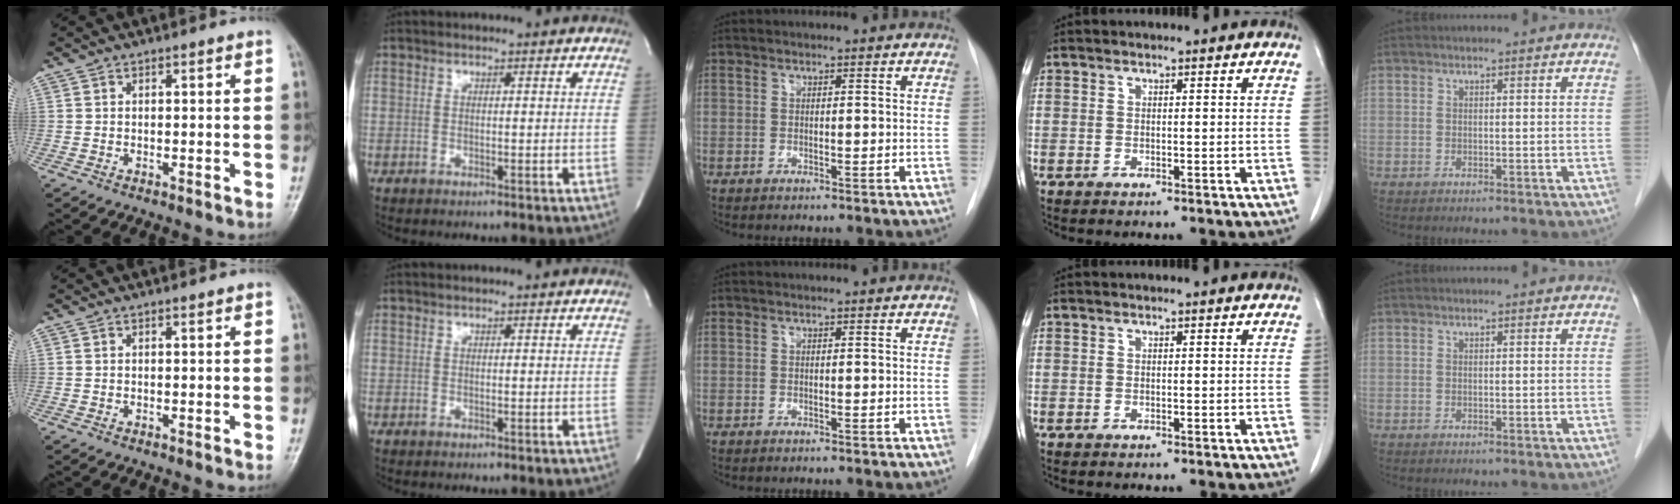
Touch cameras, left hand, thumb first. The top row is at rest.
{}